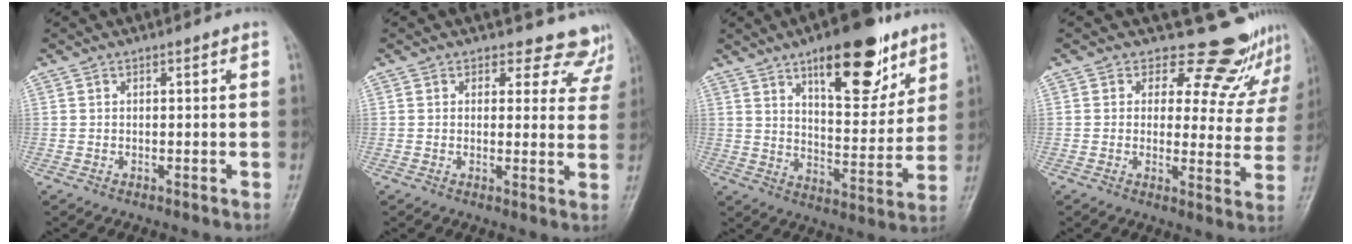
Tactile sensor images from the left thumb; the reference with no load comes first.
{"total": 8.7, "force": [7.6, 4.2, 0.1], "torque": [0.056, -0.042, 0.058]}
{"total": 17.8, "force": [10.6, 7.1, 12.4], "torque": [-0.132, -0.056, 0.163]}
{"total": 13.2, "force": [11.7, 5.7, 2.2], "torque": [0.029, -0.088, 0.119]}